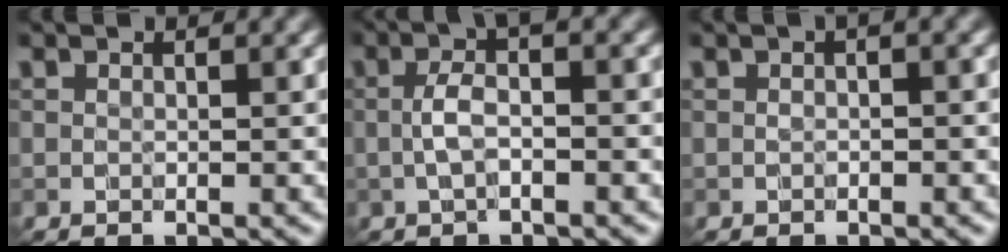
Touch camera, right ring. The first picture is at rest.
{"total": 2.8, "force": [-0.2, 0.7, 2.7], "torque": [-0.054, 0.009, -0.007]}
{"total": 1.1, "force": [-0.2, 0.4, 1.0], "torque": [-0.016, 0.003, -0.006]}